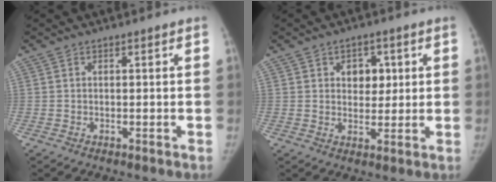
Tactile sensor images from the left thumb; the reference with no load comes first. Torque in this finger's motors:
{"motor_torque": [0.01, 0.03, 0.09, -0.15, -0.01]}